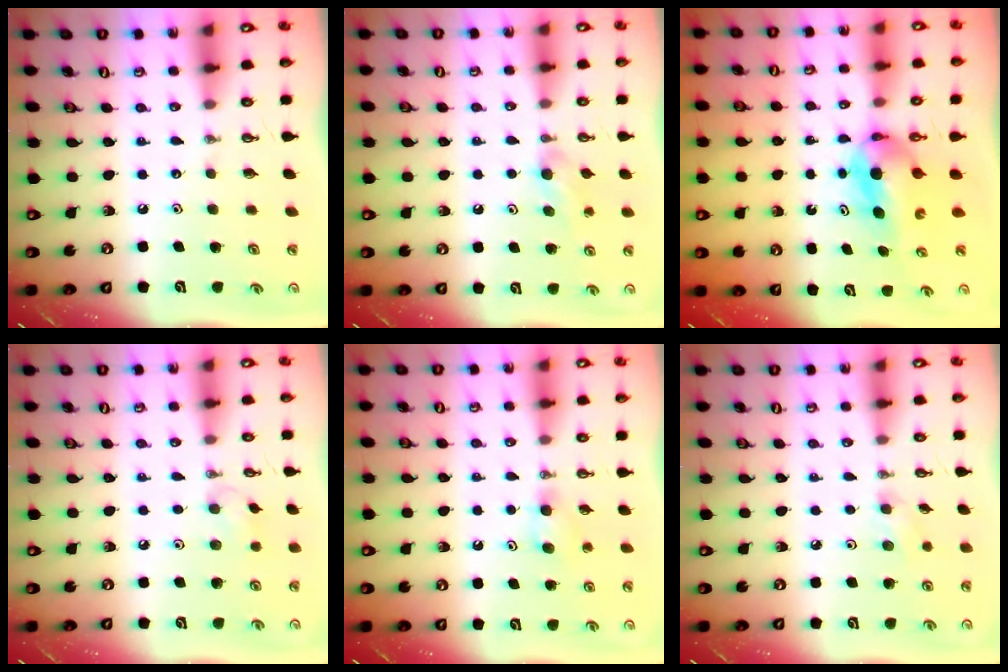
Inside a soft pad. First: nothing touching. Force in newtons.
{"total": 6.3, "press": 6.2, "slide": 1.4}
{"total": 5.8, "press": 4.9, "slide": 3.1}
{"total": 5.6, "press": 5.5, "slide": 1.3}
{"total": 3.6, "press": 3.6, "slide": 0.7}
{"total": 6.1, "press": 5.8, "slide": 2.0}